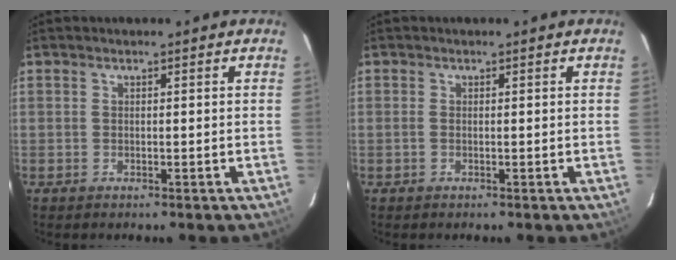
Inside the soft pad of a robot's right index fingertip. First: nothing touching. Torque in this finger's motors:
{"motor_torque": [0.13, 0.17, 0.04, 0.00]}